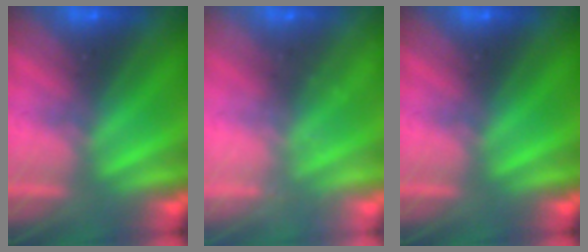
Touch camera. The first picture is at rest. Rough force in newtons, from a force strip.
{"total": 2.1}
{"total": 0.0}